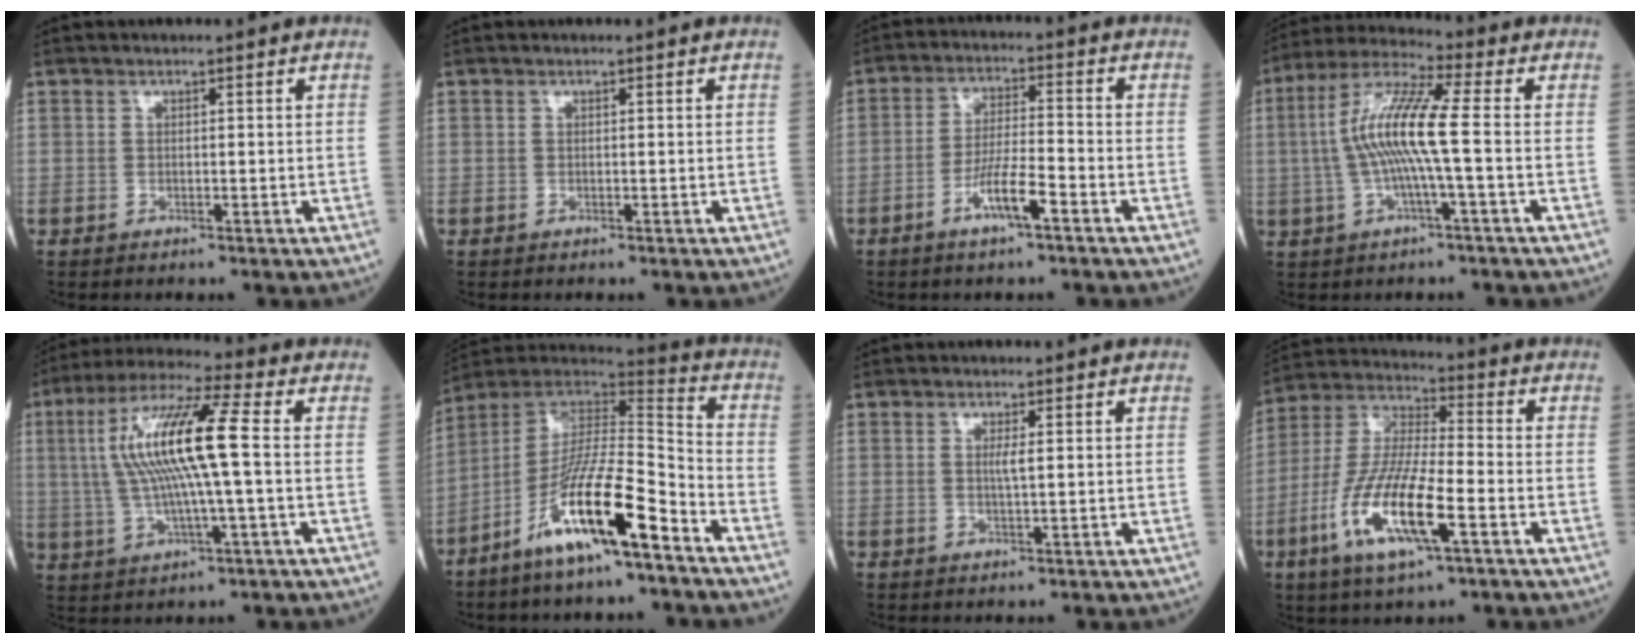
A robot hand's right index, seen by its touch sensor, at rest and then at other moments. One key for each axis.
{"total": 0.0}
{"total": 6.7, "fx": -3.5, "fy": 0.6, "fz": 5.6, "tx": -0.107, "ty": 0.000, "tz": -0.067}
{"total": 10.8, "fx": -0.5, "fy": 0.1, "fz": 10.8, "tx": -0.219, "ty": 0.017, "tz": -0.017}
{"total": 13.9, "fx": 1.2, "fy": 1.0, "fz": 13.8, "tx": -0.280, "ty": 0.019, "tz": 0.018}
{"total": 16.3, "fx": -9.0, "fy": 1.8, "fz": 13.5, "tx": -0.257, "ty": -0.009, "tz": -0.165}
{"total": 1.4, "fx": 0.2, "fy": -0.1, "fz": 1.4, "tx": -0.030, "ty": -0.001, "tz": 0.002}
{"total": 15.1, "fx": -5.7, "fy": 2.6, "fz": 13.8, "tx": -0.285, "ty": -0.015, "tz": -0.107}